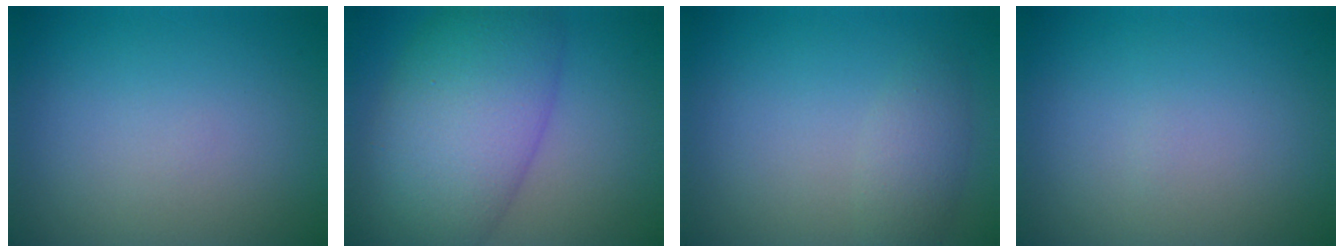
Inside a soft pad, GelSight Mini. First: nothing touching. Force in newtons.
{"total": 10.3, "press": 10.3, "slide": 0.3}
{"total": 2.1, "press": 2.1, "slide": 0.2}
{"total": 0.0}